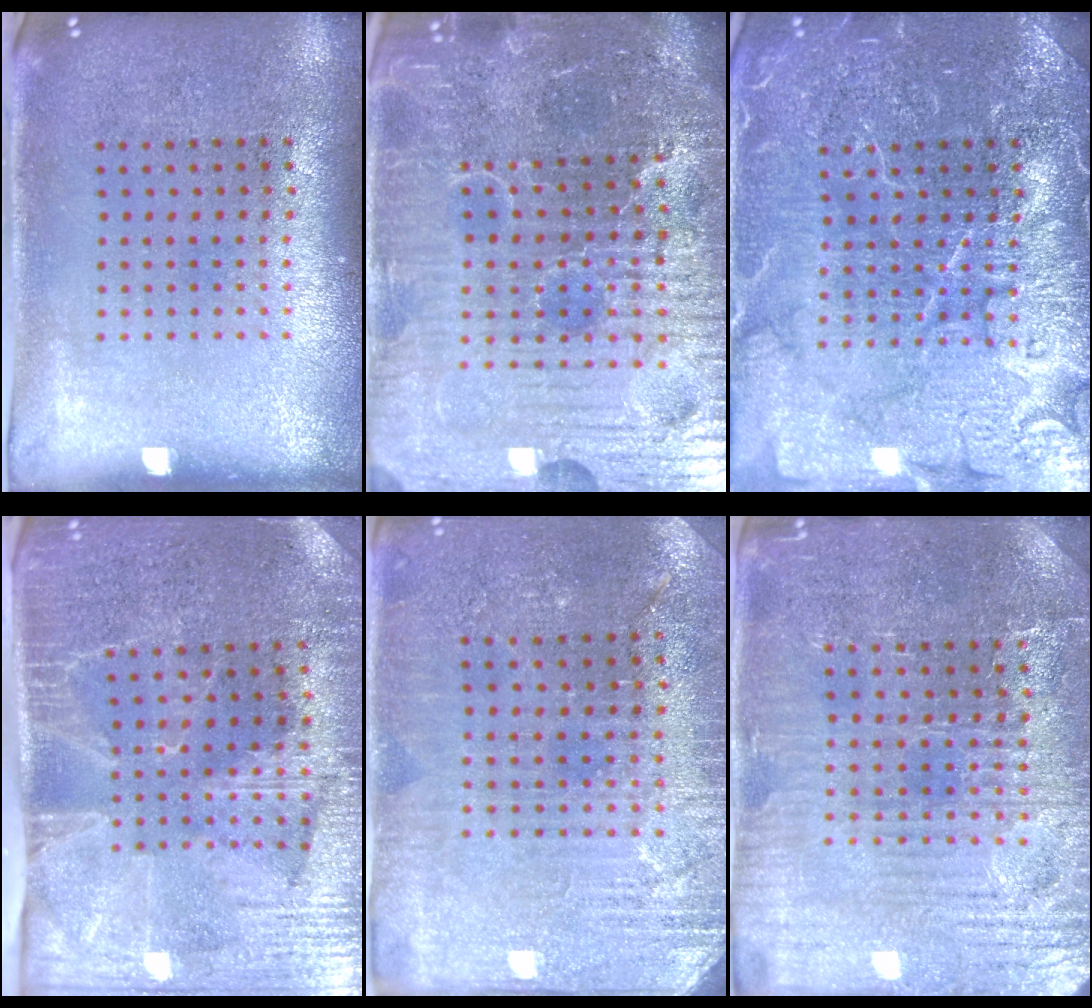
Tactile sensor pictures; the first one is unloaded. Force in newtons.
{"total": 7.1, "press": 6.3, "slide": 3.2}
{"total": 7.0, "press": 6.9, "slide": 0.9}
{"total": 4.0, "press": 3.5, "slide": 2.1}
{"total": 2.9, "press": 2.9, "slide": 0.4}
{"total": 4.1, "press": 4.0, "slide": 0.9}